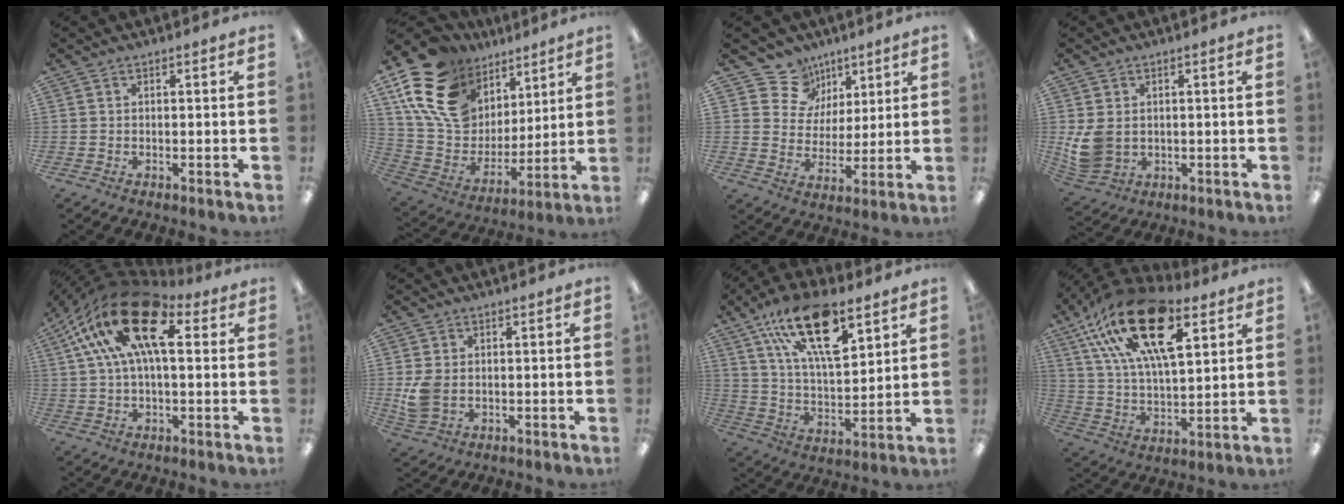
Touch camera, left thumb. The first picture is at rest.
{"total": 20.5, "force": [11.4, 13.8, 9.9], "torque": [-0.199, -0.056, 0.218]}
{"total": 11.3, "force": [7.3, 8.6, 1.1], "torque": [-0.029, -0.060, 0.141]}
{"total": 7.2, "force": [0.6, 5.9, 4.1], "torque": [-0.094, 0.005, 0.015]}
{"total": 20.7, "force": [7.6, 10.2, 16.4], "torque": [-0.316, -0.019, 0.124]}
{"total": 5.8, "force": [-0.2, 4.6, 3.6], "torque": [-0.068, 0.004, 0.000]}
{"total": 20.4, "force": [11.9, 8.6, 14.2], "torque": [-0.253, -0.053, 0.203]}
{"total": 24.3, "force": [12.8, 11.3, 17.3], "torque": [-0.318, -0.052, 0.221]}